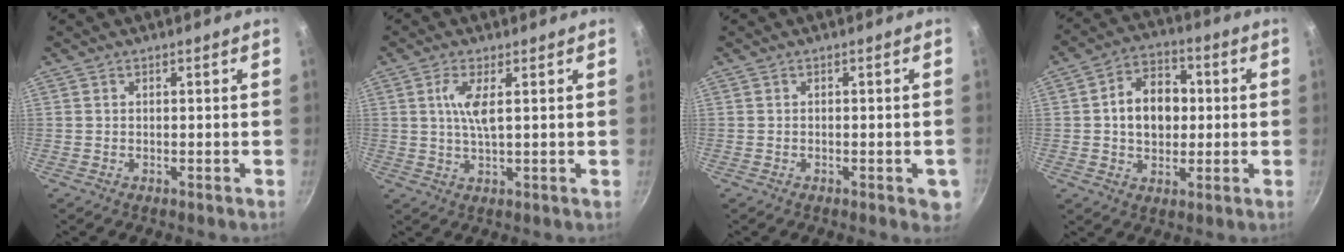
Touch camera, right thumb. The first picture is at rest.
{"total": 4.9, "force": [1.2, 1.0, 4.7], "torque": [-0.101, -0.004, 0.025]}
{"total": 3.5, "force": [-1.3, 1.4, 2.9], "torque": [-0.024, 0.001, -0.016]}
{"total": 11.3, "force": [0.8, 8.4, 7.5], "torque": [-0.084, 0.018, 0.004]}